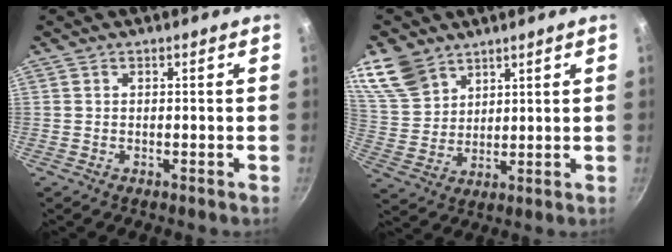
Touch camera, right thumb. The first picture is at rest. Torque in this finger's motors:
{"motor_torque": [-0.33, 0.38, -0.02, 0.16, 0.04]}